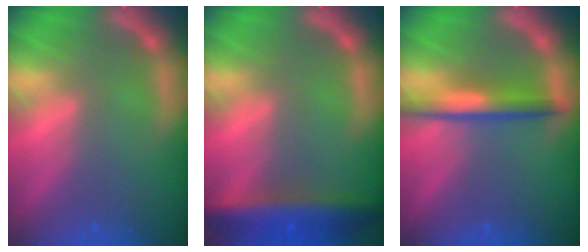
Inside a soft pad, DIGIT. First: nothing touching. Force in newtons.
{"total": 6.5}
{"total": 4.0}